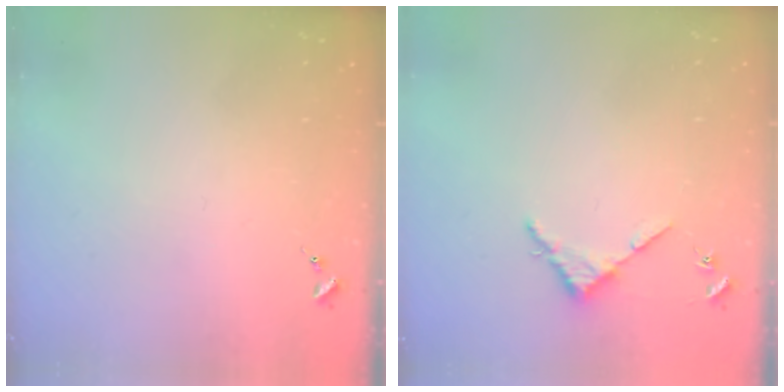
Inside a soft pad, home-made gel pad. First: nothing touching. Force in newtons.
{"total": 3.4, "press": 3.4, "slide": 0.4}